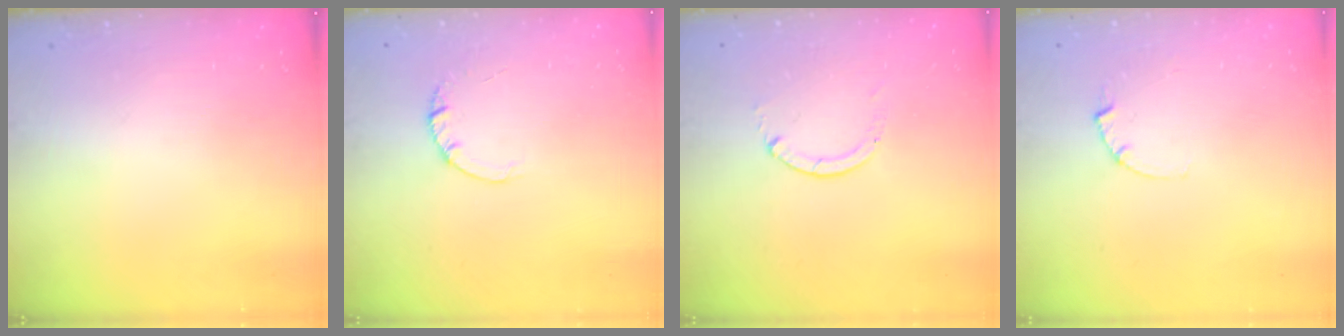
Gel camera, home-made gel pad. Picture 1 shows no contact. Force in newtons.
{"total": 1.4, "press": 1.4, "slide": 0.2}
{"total": 0.0}
{"total": 2.5, "press": 2.5, "slide": 0.3}